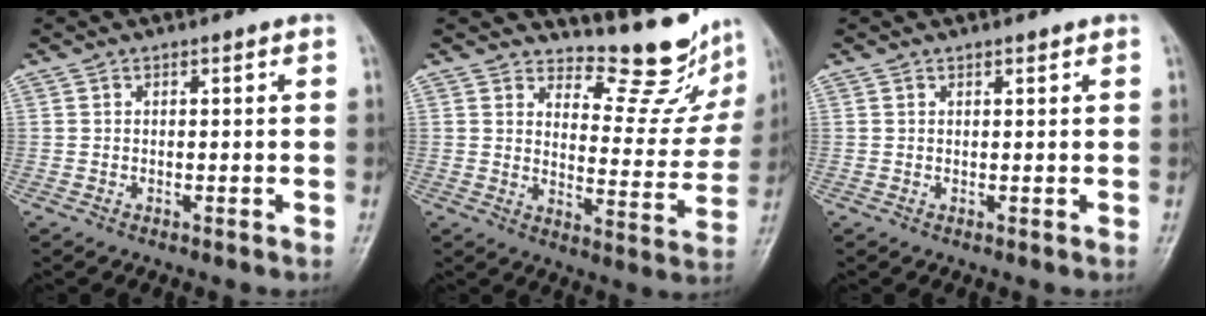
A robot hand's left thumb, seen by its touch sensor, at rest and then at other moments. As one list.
[{"total": 13.0, "force": [11.9, 3.6, 3.9], "torque": [-0.019, -0.120, 0.152]}, {"total": 0.7, "force": [0.6, 0.2, 0.4], "torque": [-0.007, -0.003, 0.008]}]